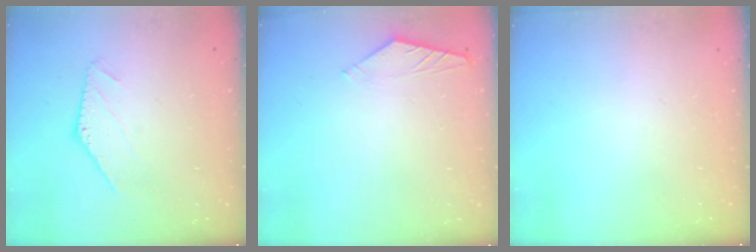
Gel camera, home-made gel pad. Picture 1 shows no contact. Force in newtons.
{"total": 4.6, "press": 4.6, "slide": 0.6}
{"total": 0.0}